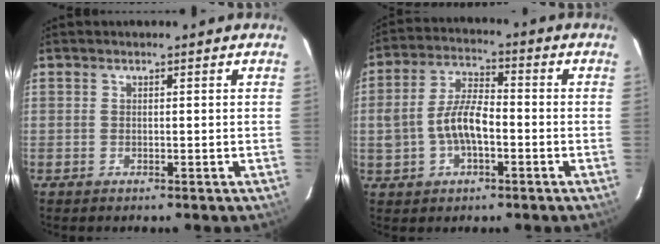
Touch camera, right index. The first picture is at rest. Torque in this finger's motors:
{"motor_torque": [0.36, -0.11, 0.59, 0.11]}